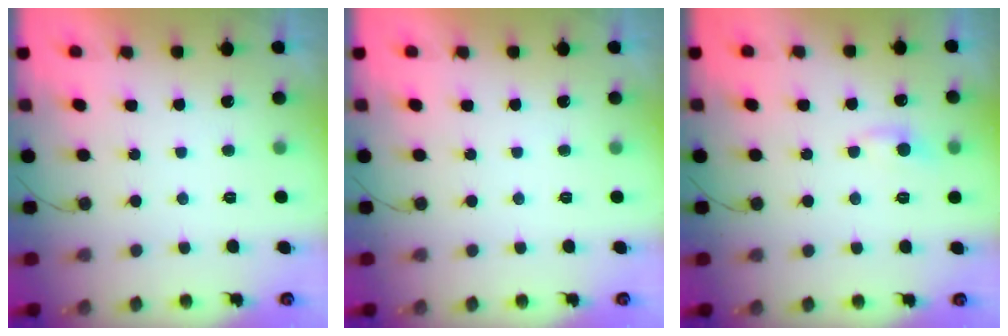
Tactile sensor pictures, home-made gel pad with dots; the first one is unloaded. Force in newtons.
{"total": 0.0}
{"total": 4.6, "press": 4.6, "slide": 0.6}